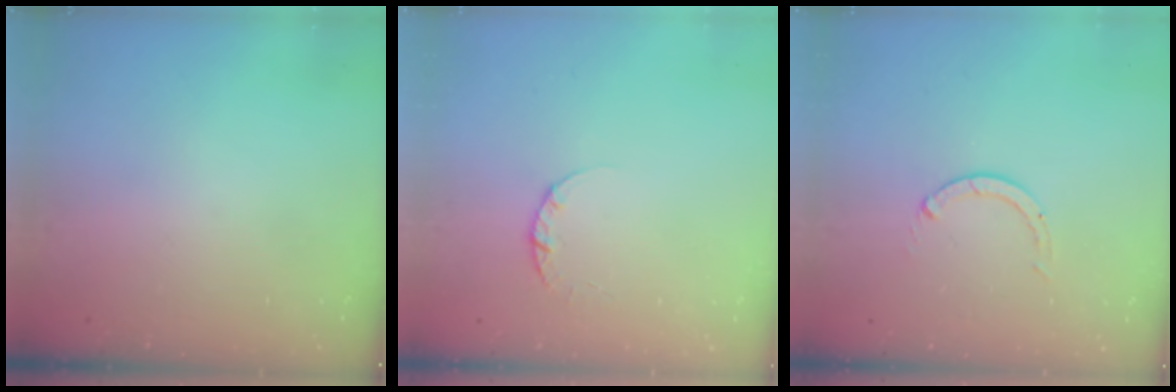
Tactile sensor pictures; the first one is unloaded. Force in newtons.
{"total": 2.4, "press": 2.3, "slide": 0.3}
{"total": 0.0}